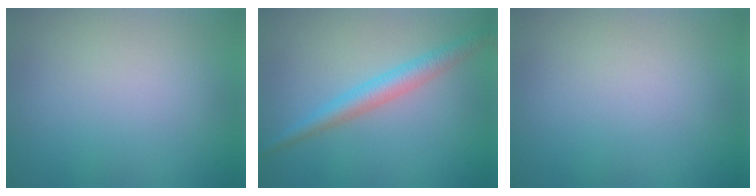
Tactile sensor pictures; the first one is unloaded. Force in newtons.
{"total": 3.0, "press": 3.0, "slide": 0.0}
{"total": 0.0}